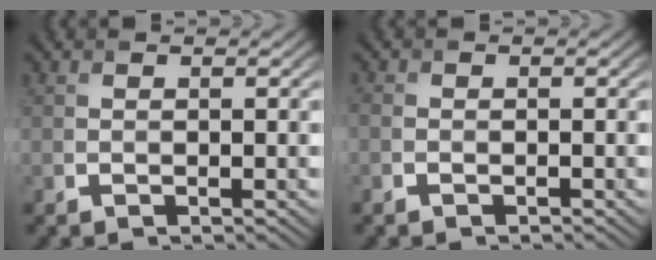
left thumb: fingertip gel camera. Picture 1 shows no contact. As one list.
[{"total": 1.2, "force": [-0.7, 0.8, 0.5], "torque": [-0.014, -0.003, -0.014]}]